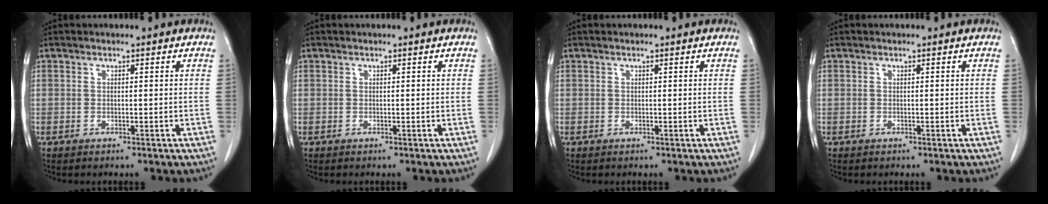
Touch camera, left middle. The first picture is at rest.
{"total": 0.0}
{"total": 0.0}
{"total": 0.0}